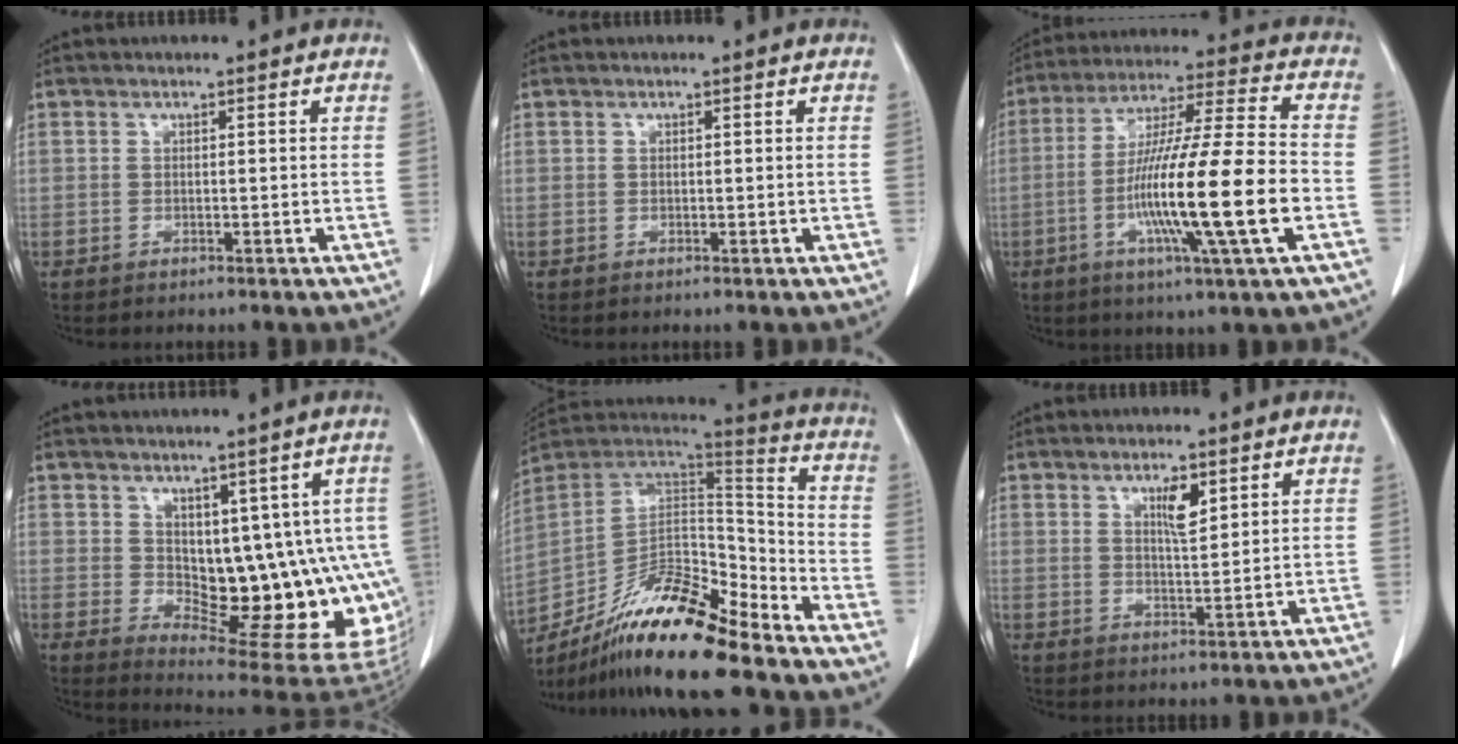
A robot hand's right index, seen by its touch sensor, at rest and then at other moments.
{"total": 0.0}
{"total": 18.4, "force": [-4.6, -0.1, 17.8], "torque": [-0.324, -0.011, -0.086]}
{"total": 14.3, "force": [1.4, 8.0, 11.7], "torque": [-0.131, -0.004, 0.037]}
{"total": 19.1, "force": [-14.6, 3.0, 11.9], "torque": [-0.224, 0.007, -0.266]}
{"total": 3.6, "force": [2.0, 0.7, 3.0], "torque": [-0.053, -0.003, 0.036]}